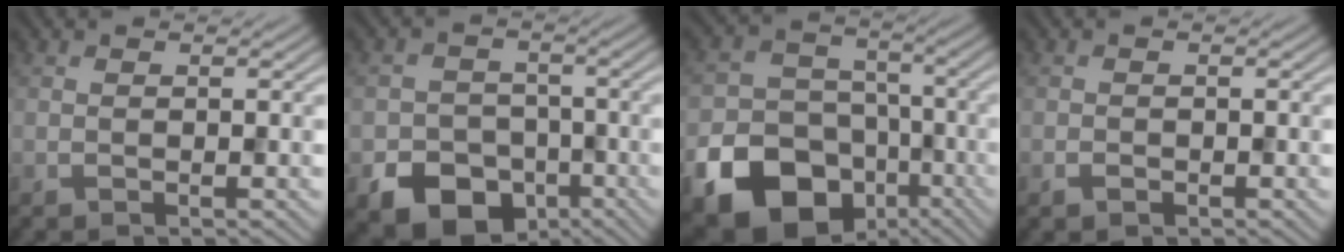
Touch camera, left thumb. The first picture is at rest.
{"total": 10.0, "force": [-5.3, 7.4, 4.1], "torque": [-0.073, -0.028, -0.099]}
{"total": 20.0, "force": [-10.2, 15.7, 7.2], "torque": [-0.155, -0.078, -0.173]}
{"total": 1.0, "force": [-0.6, 0.7, 0.4], "torque": [-0.007, -0.002, -0.012]}